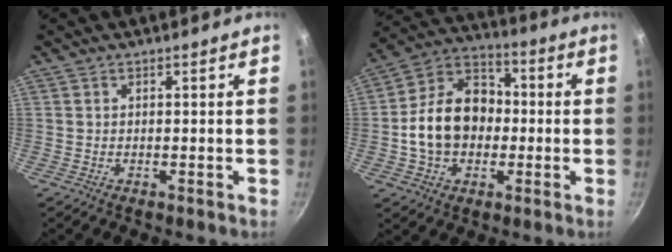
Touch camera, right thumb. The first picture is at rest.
{"total": 15.6, "force": [-1.3, 11.8, 10.1], "torque": [-0.141, 0.039, -0.035]}